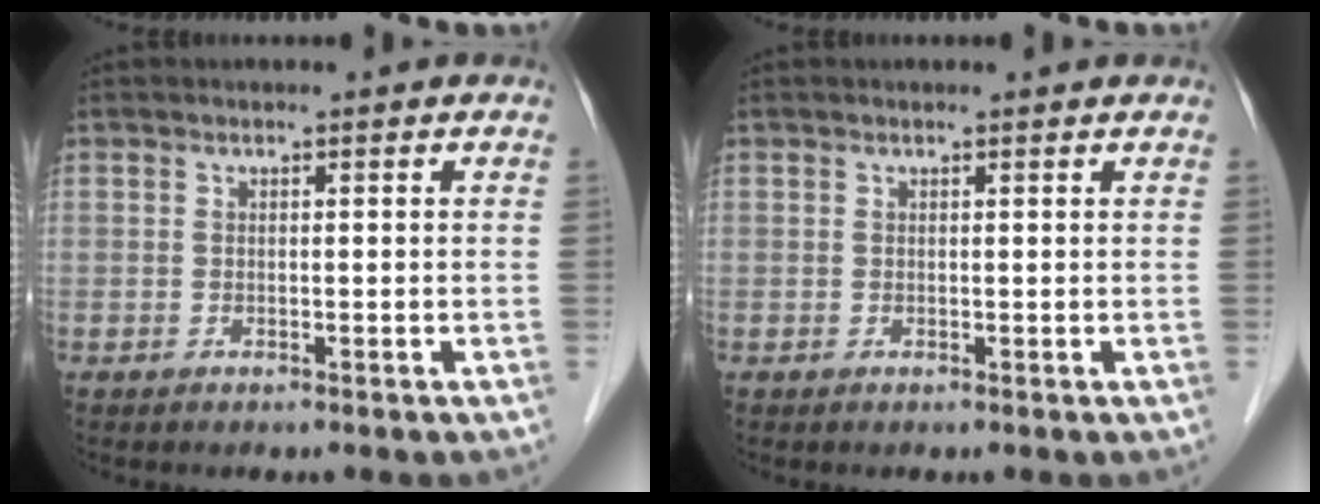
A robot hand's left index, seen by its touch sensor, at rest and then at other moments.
{"total": 0.7, "force": [0.7, 0.0, 0.2], "torque": [-0.011, 0.003, 0.009]}